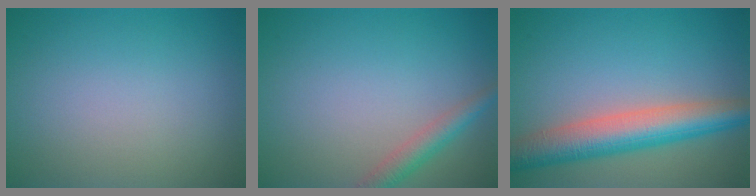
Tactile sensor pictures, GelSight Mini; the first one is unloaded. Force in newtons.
{"total": 2.4, "press": 2.4, "slide": 0.1}
{"total": 7.0, "press": 7.0, "slide": 0.3}